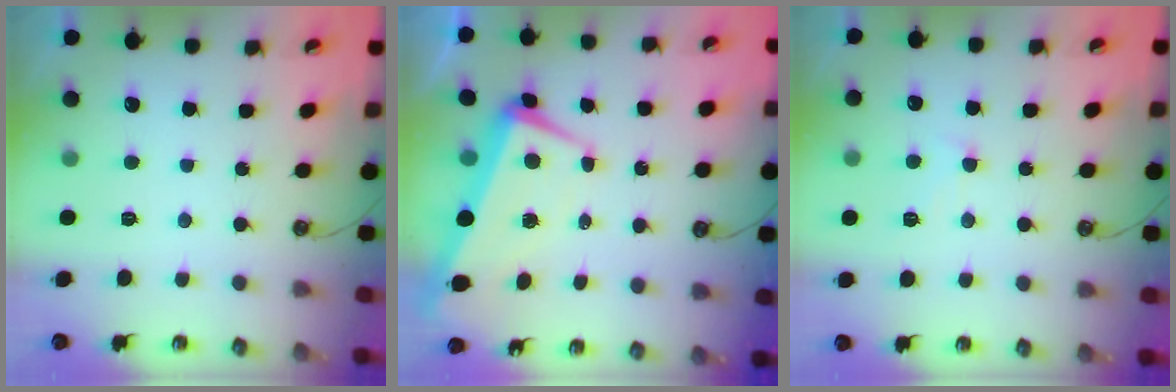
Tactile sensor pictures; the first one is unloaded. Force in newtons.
{"total": 1.6, "press": 1.4, "slide": 0.9}
{"total": 2.5, "press": 2.4, "slide": 0.7}